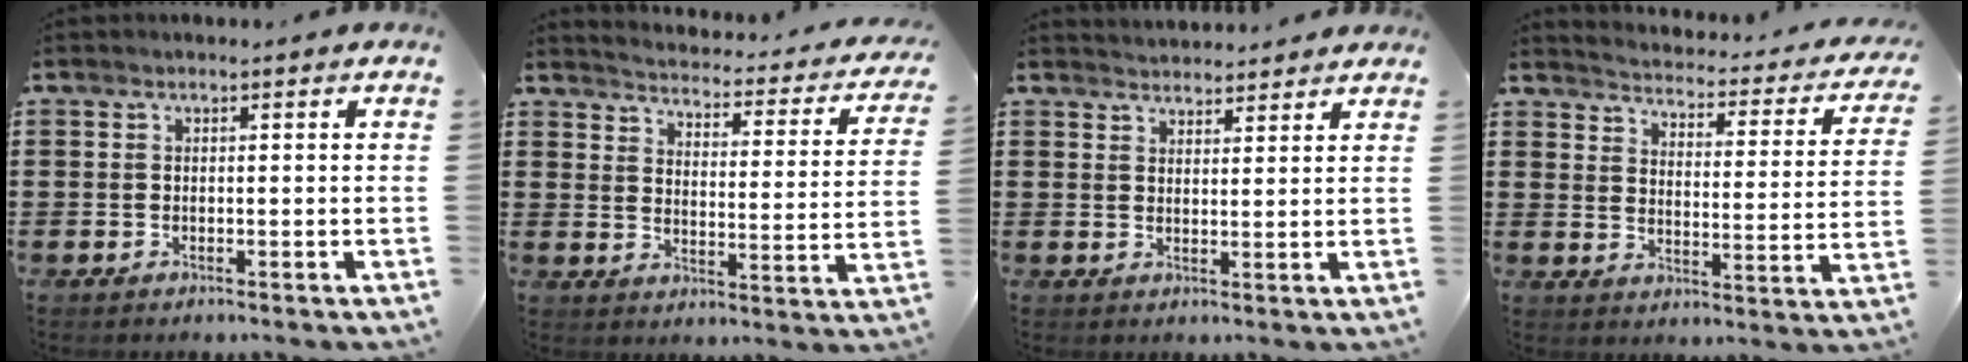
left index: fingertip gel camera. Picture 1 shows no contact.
{"total": 2.6, "force": [2.5, -0.3, 0.4], "torque": [-0.028, -0.031, 0.033]}
{"total": 2.7, "force": [2.7, 0.1, -0.3], "torque": [0.000, -0.006, 0.051]}
{"total": 2.6, "force": [2.6, -0.3, 0.3], "torque": [-0.029, -0.031, 0.034]}